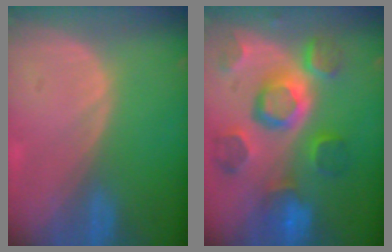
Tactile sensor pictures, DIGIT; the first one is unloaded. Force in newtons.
{"total": 11.9, "press": 10.3, "slide": 6.0}